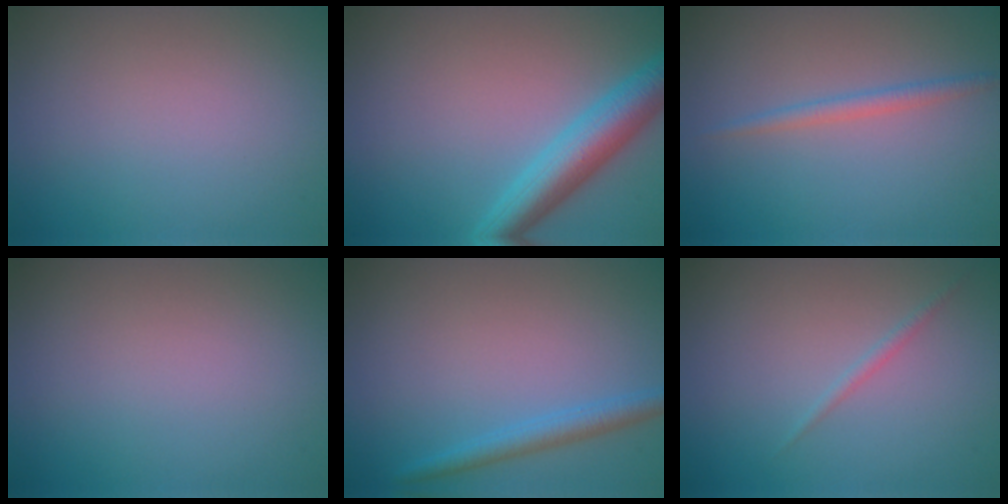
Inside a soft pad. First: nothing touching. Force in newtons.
{"total": 5.3, "press": 5.3, "slide": 0.2}
{"total": 1.5, "press": 1.5, "slide": 0.1}
{"total": 0.0}
{"total": 2.2, "press": 2.2, "slide": 0.1}
{"total": 0.7, "press": 0.7, "slide": 0.1}